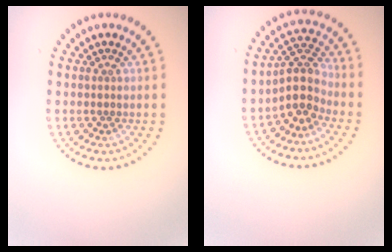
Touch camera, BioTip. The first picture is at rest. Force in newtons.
{"total": 3.5, "press": 2.7, "slide": 2.2}